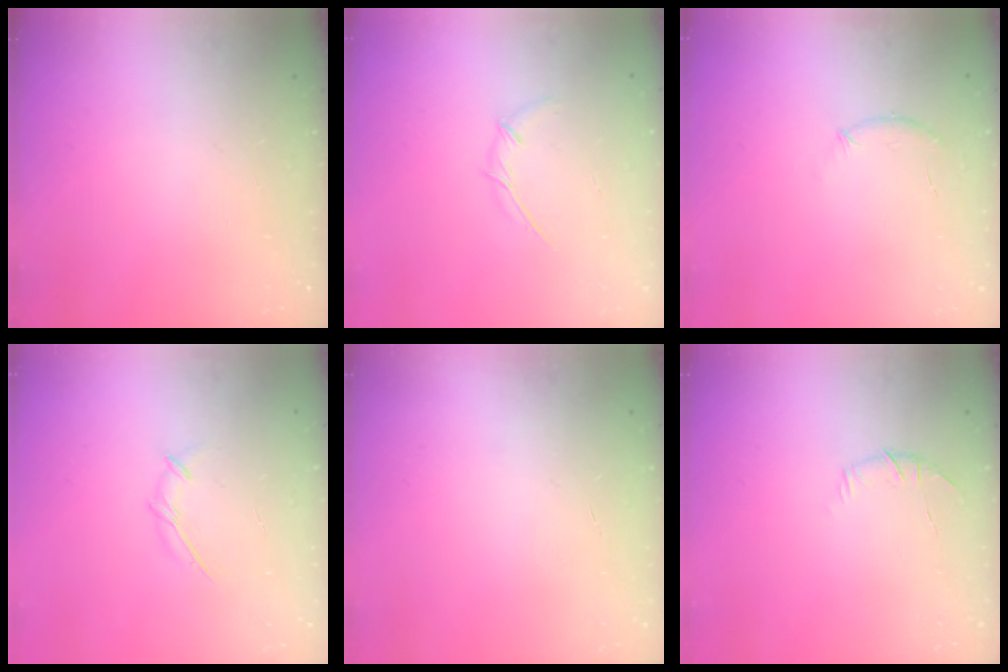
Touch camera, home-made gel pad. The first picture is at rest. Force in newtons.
{"total": 3.6, "press": 3.5, "slide": 0.9}
{"total": 6.1, "press": 5.9, "slide": 1.4}
{"total": 3.8, "press": 3.7, "slide": 0.7}
{"total": 0.0}
{"total": 6.0, "press": 5.8, "slide": 1.5}